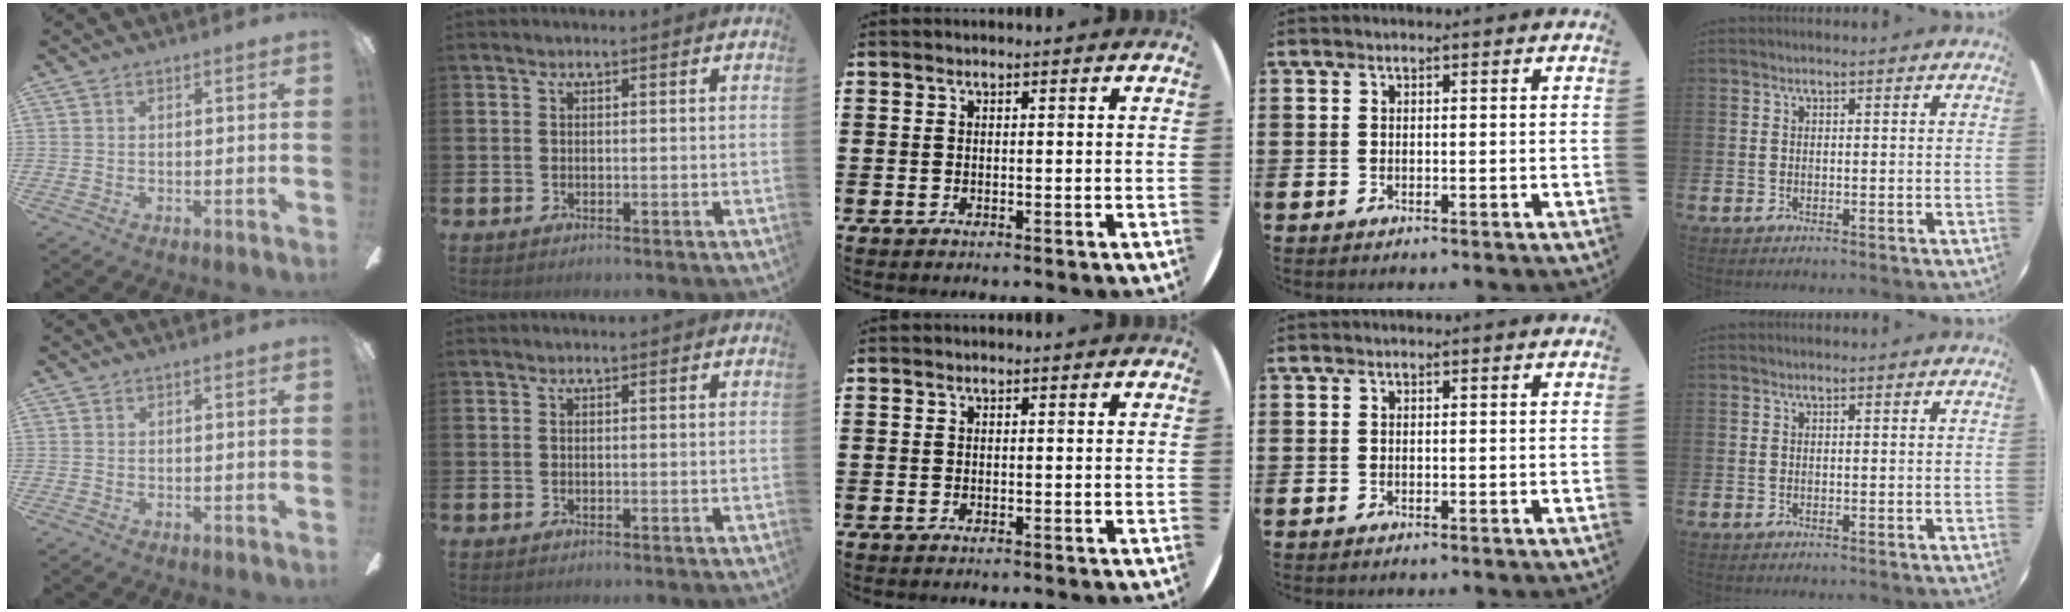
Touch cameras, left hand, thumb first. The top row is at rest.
{}